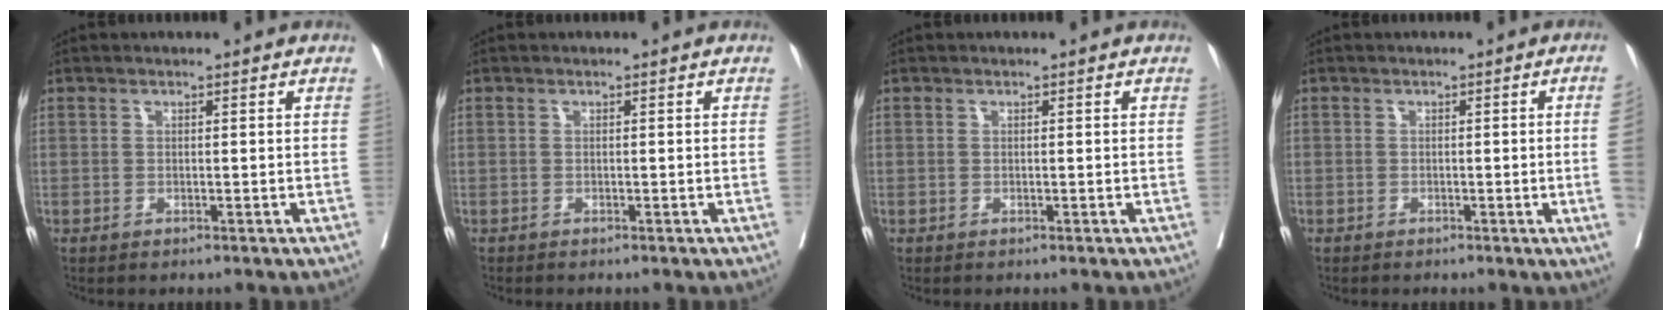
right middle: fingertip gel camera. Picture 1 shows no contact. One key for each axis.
{"total": 0.0}
{"total": 0.0}
{"total": 3.2, "fx": -0.5, "fy": -1.4, "fz": 2.8, "tx": -0.033, "ty": -0.005, "tz": -0.005}